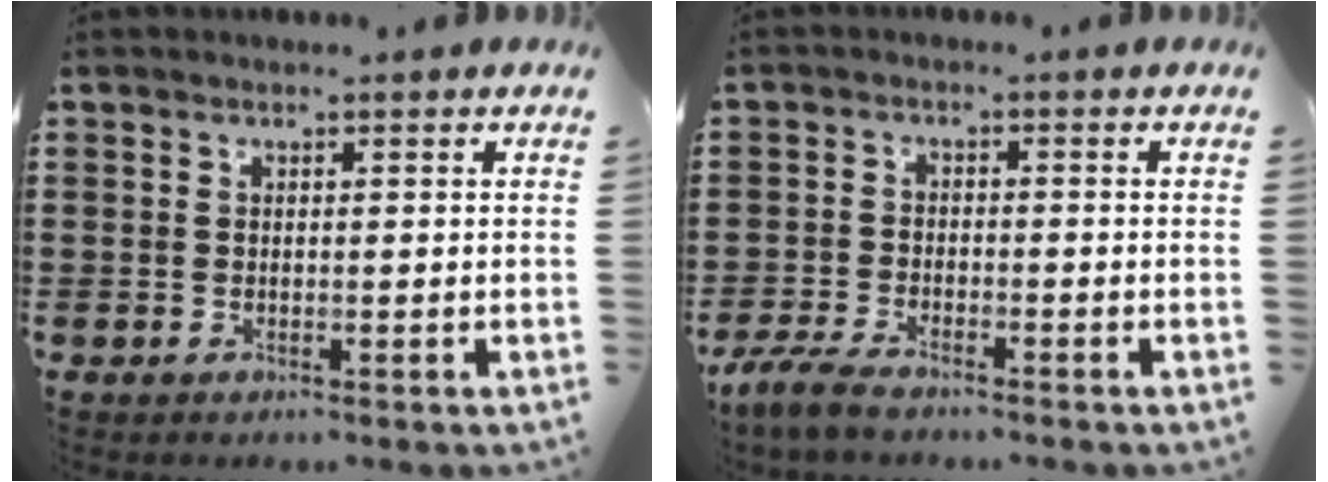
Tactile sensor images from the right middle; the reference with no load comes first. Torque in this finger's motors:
{"motor_torque": [2.14, 0.00, 0.27, 0.09]}